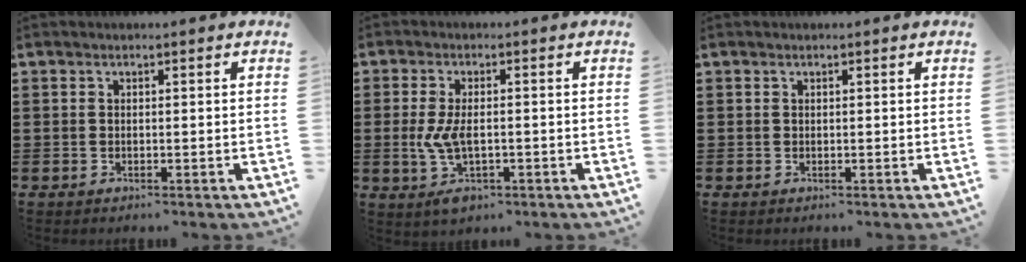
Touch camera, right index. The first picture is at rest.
{"total": 4.9, "force": [-0.9, 2.3, 4.2], "torque": [-0.096, -0.001, -0.022]}
{"total": 0.0}